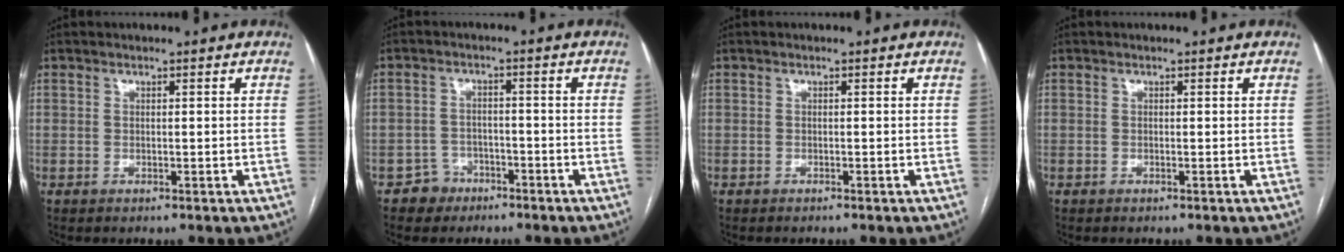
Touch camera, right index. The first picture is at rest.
{"total": 3.7, "force": [-2.4, 2.8, -0.2], "torque": [0.007, 0.013, -0.039]}
{"total": 0.5, "force": [-0.4, -0.1, 0.2], "torque": [-0.001, 0.001, -0.009]}
{"total": 0.0}